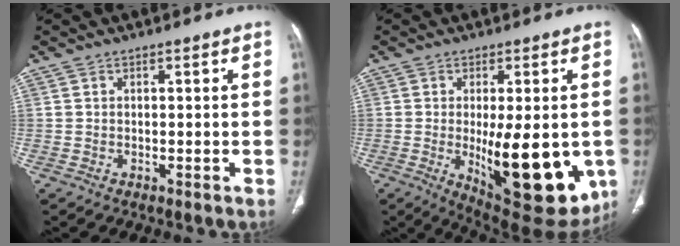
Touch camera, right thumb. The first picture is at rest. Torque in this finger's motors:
{"motor_torque": [2.60, 2.40, 1.82, -0.32, 0.49]}